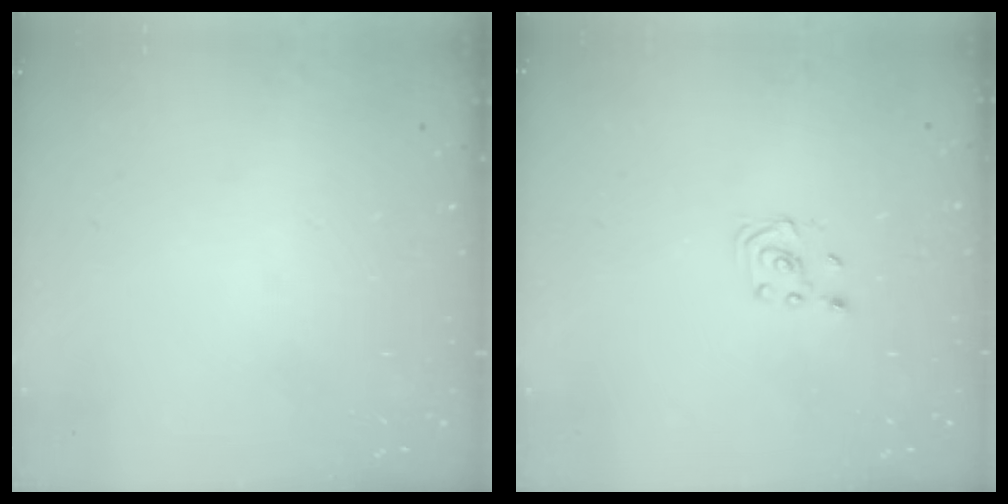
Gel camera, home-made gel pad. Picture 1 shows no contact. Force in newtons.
{"total": 1.9, "press": 1.8, "slide": 0.6}